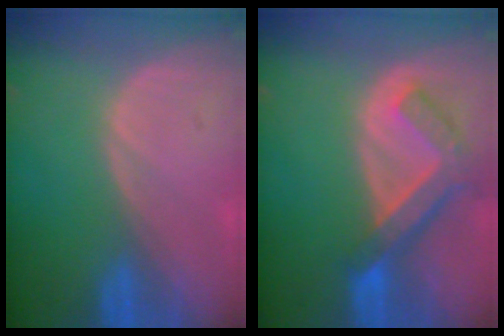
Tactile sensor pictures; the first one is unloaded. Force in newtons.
{"total": 7.5, "press": 6.5, "slide": 3.8}